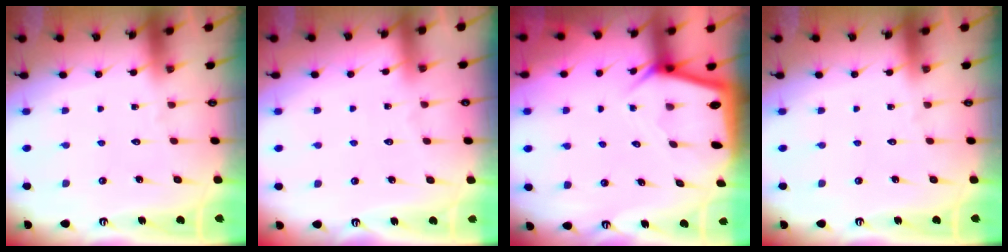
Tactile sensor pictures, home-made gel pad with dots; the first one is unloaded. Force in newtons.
{"total": 3.3, "press": 3.3, "slide": 0.4}
{"total": 3.3, "press": 3.3, "slide": 0.2}
{"total": 0.0}